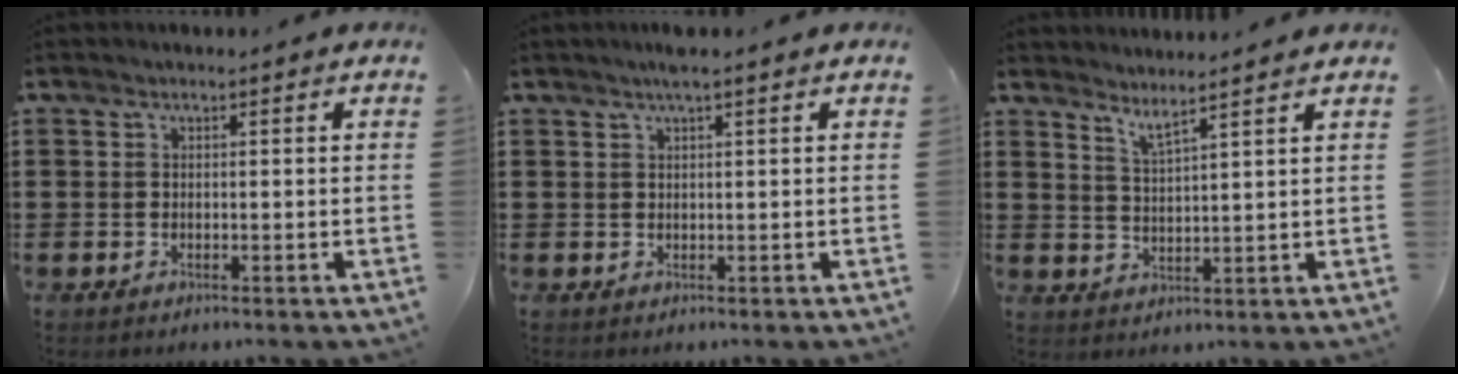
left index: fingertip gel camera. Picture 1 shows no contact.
{"total": 1.8, "force": [1.3, 0.0, 1.3], "torque": [-0.026, 0.001, 0.023]}
{"total": 3.5, "force": [3.2, -0.6, 1.2], "torque": [-0.036, -0.015, 0.056]}